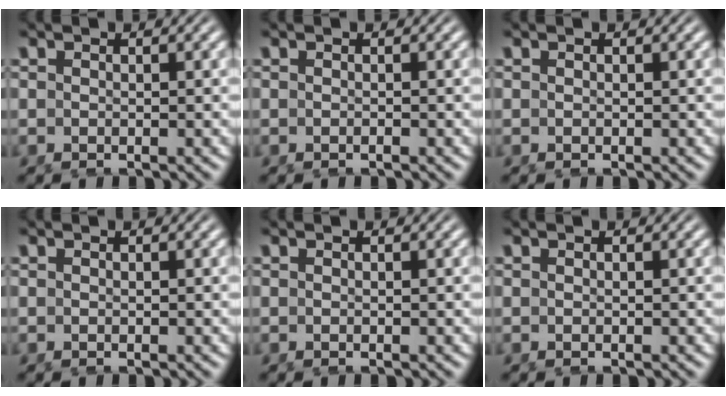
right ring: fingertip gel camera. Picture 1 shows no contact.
{"total": 0.0}
{"total": 0.0}
{"total": 0.0}
{"total": 0.0}
{"total": 0.0}